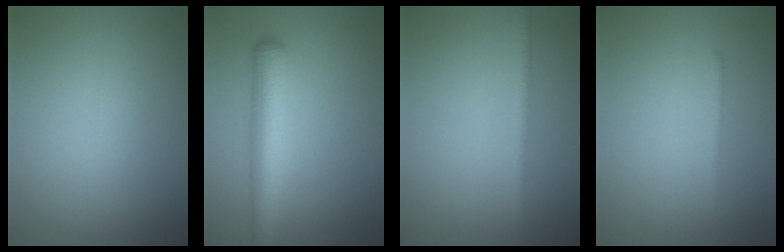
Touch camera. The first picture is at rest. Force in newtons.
{"total": 6.0, "press": 6.0, "slide": 0.3}
{"total": 1.9, "press": 1.9, "slide": 0.0}
{"total": 0.8, "press": 0.8, "slide": 0.1}